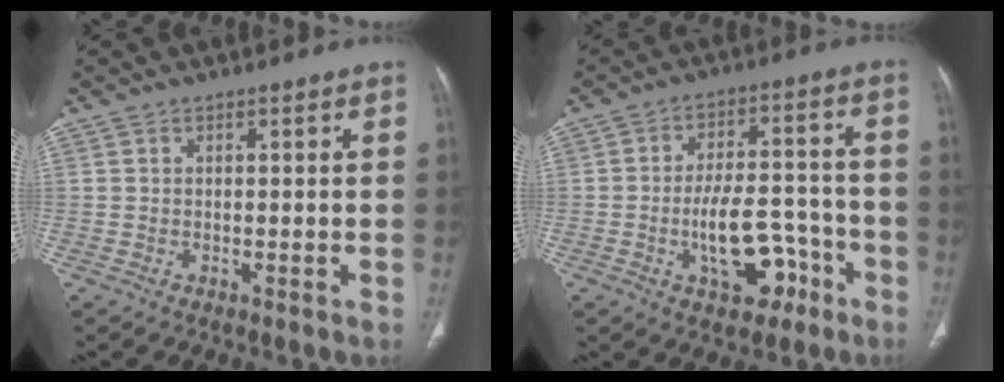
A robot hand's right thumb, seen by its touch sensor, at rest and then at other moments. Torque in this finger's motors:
{"motor_torque": [3.13, 1.88, 1.37, -0.46, 0.53]}